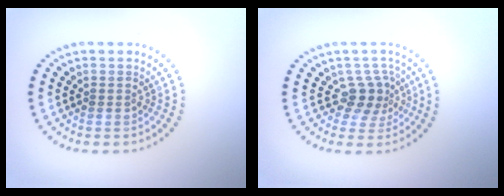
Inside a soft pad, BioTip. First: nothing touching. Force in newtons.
{"total": 2.5, "press": 1.8, "slide": 1.8}